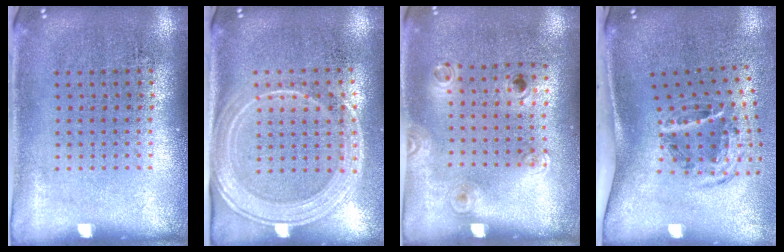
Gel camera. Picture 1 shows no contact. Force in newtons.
{"total": 2.1, "press": 1.8, "slide": 1.1}
{"total": 1.2, "press": 0.8, "slide": 0.8}
{"total": 2.0, "press": 1.3, "slide": 1.5}